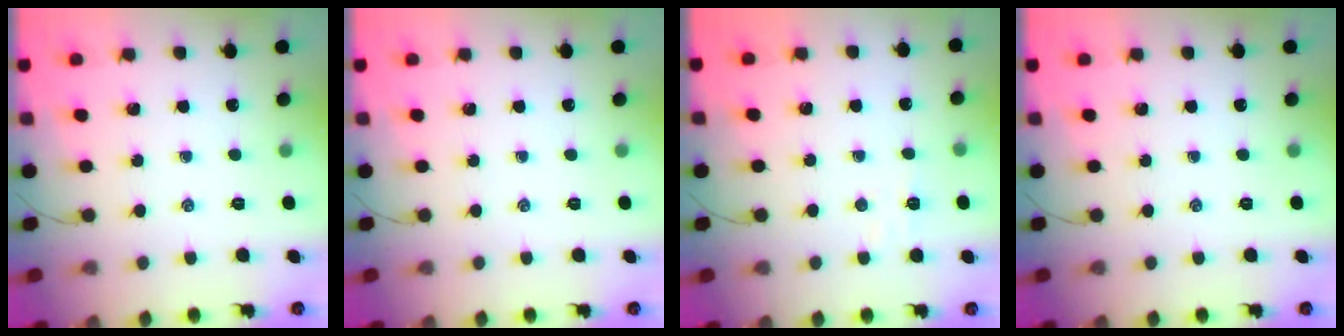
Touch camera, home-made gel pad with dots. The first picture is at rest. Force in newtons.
{"total": 0.0}
{"total": 3.0, "press": 2.9, "slide": 0.8}
{"total": 0.0}